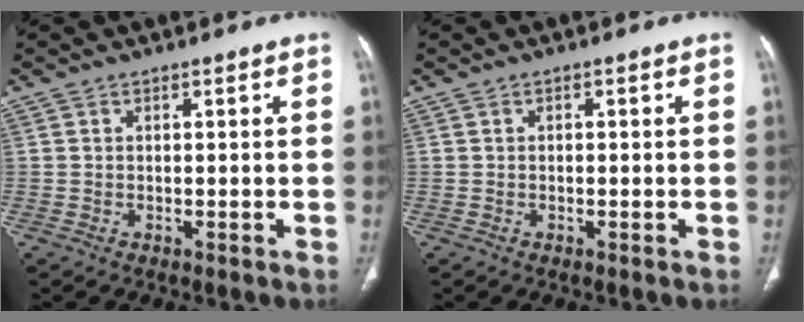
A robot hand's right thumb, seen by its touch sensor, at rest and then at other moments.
{"total": 0.0}